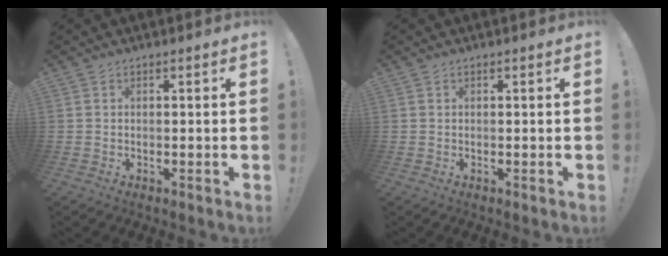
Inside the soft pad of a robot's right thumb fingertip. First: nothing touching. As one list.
[{"total": 0.0}]